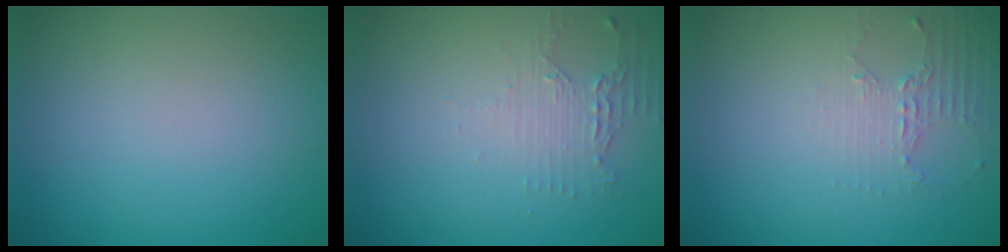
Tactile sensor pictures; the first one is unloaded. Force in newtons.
{"total": 2.2, "press": 1.7, "slide": 1.4}
{"total": 2.1, "press": 1.5, "slide": 1.5}